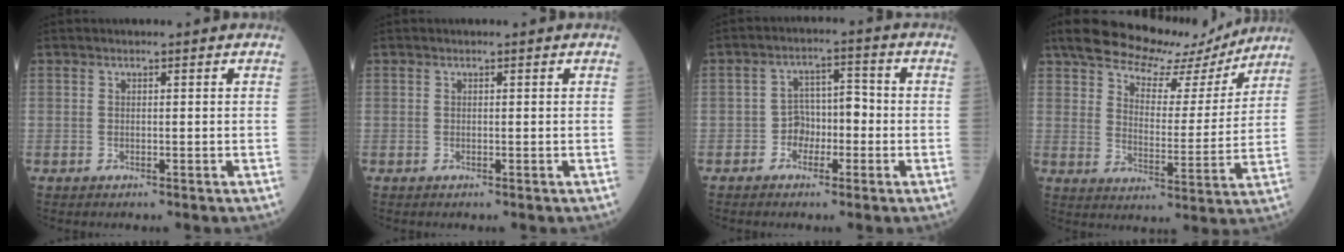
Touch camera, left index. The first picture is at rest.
{"total": 0.0}
{"total": 4.4, "force": [-1.9, 3.0, 2.5], "torque": [-0.033, 0.017, -0.039]}
{"total": 14.5, "force": [12.3, 5.2, 5.6], "torque": [-0.075, 0.007, 0.171]}